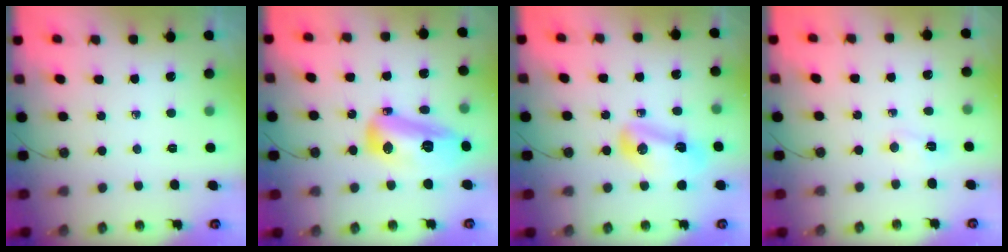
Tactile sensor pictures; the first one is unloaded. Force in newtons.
{"total": 15.2, "press": 15.1, "slide": 2.0}
{"total": 8.2, "press": 8.1, "slide": 0.9}
{"total": 2.5, "press": 2.4, "slide": 0.6}